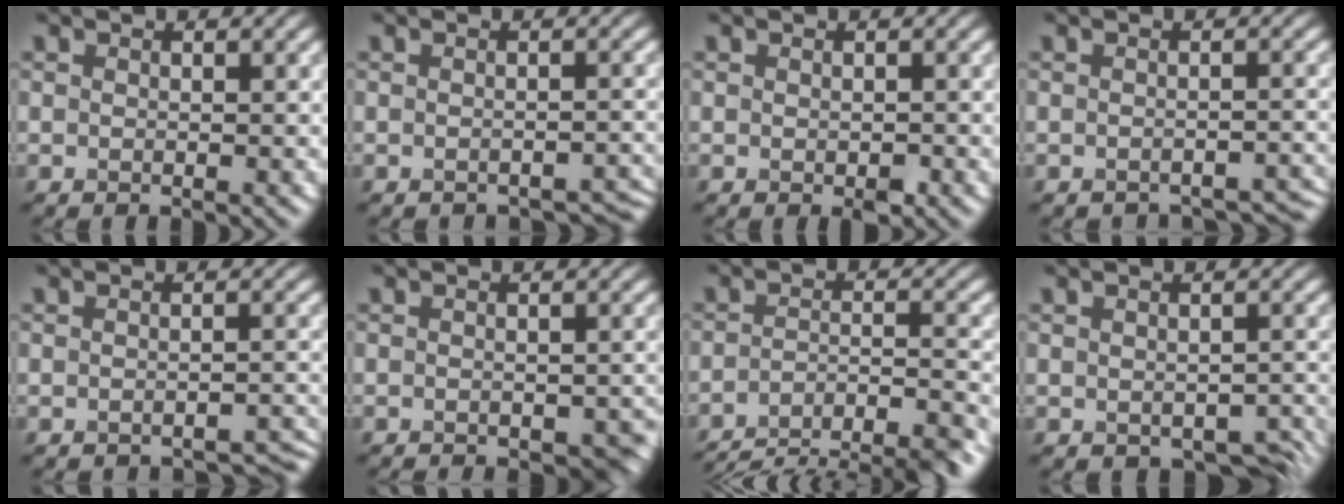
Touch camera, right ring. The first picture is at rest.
{"total": 1.8, "force": [-1.7, 0.5, 0.4], "torque": [0.000, -0.003, -0.016]}
{"total": 0.8, "force": [-0.3, 0.4, 0.6], "torque": [-0.008, -0.002, -0.003]}
{"total": 2.7, "force": [-2.6, 0.5, 0.5], "torque": [-0.002, -0.005, -0.025]}
{"total": 2.2, "force": [-2.2, 0.2, 0.4], "torque": [0.002, 0.001, -0.023]}
{"total": 3.3, "force": [-2.5, 1.2, 1.8], "torque": [-0.022, -0.007, -0.022]}
{"total": 10.3, "force": [-9.1, 2.4, 4.3], "torque": [-0.063, -0.011, -0.128]}
{"total": 3.1, "force": [-1.6, 1.9, 2.0], "torque": [-0.019, -0.014, -0.014]}